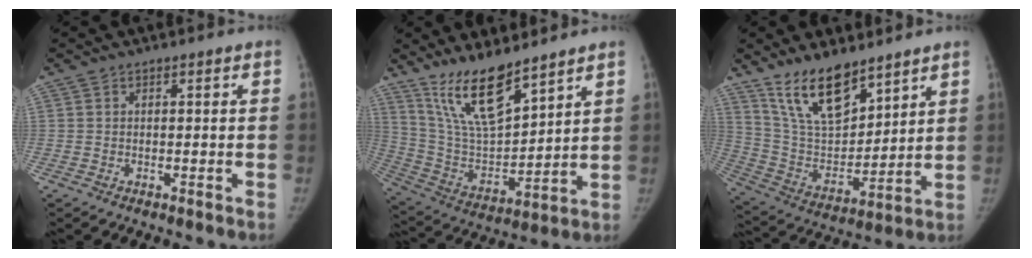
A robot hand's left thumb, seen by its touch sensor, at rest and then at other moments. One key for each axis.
{"total": 15.4, "fx": 11.4, "fy": 4.5, "fz": 9.4, "tx": -0.148, "ty": -0.069, "tz": 0.231}
{"total": 15.8, "fx": 11.4, "fy": 6.5, "fz": 8.9, "tx": -0.120, "ty": -0.069, "tz": 0.225}